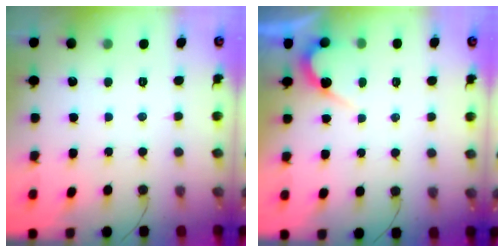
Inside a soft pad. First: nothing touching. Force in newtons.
{"total": 4.5, "press": 4.4, "slide": 0.2}